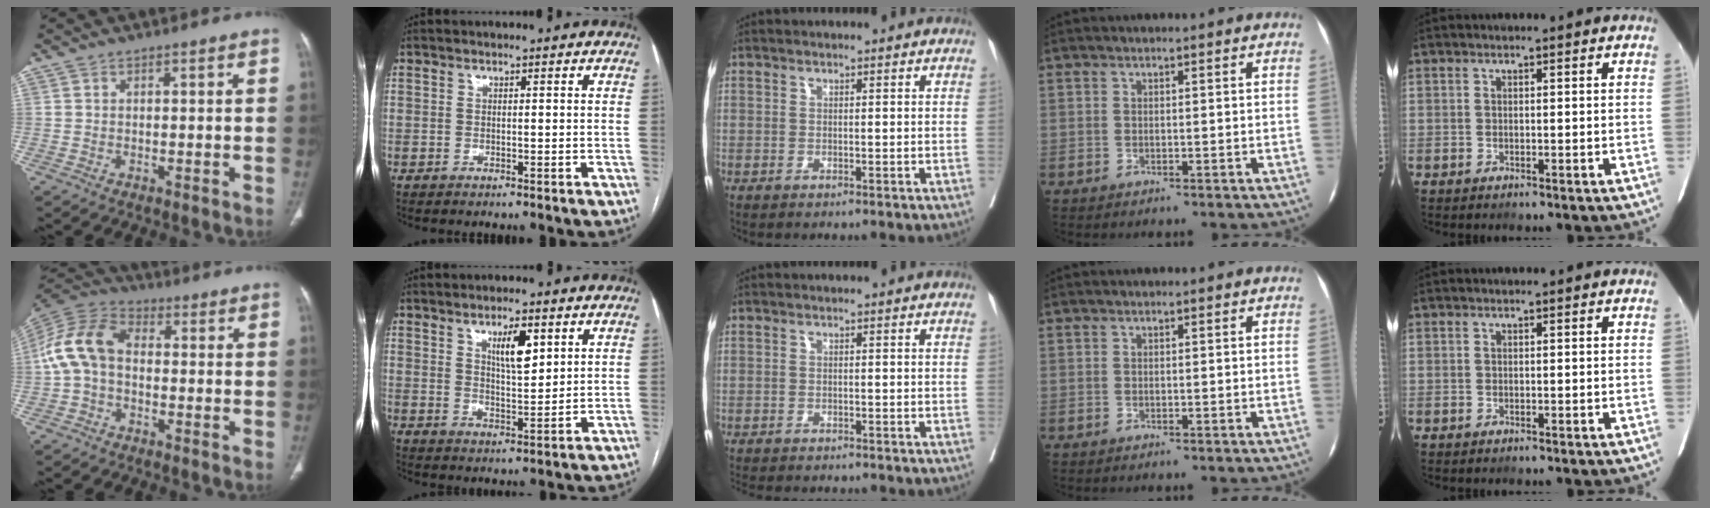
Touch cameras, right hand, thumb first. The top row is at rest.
{"thumb": {"total": 11.3, "force": [-0.4, 7.8, 8.2], "torque": [-0.161, 0.033, -0.021]}, "index": {"total": 6.0, "force": [2.9, 1.7, 5.0], "torque": [-0.087, -0.002, 0.052]}, "middle": {"total": 8.7, "force": [-7.8, 1.9, 3.2], "torque": [-0.045, -0.008, -0.104]}}